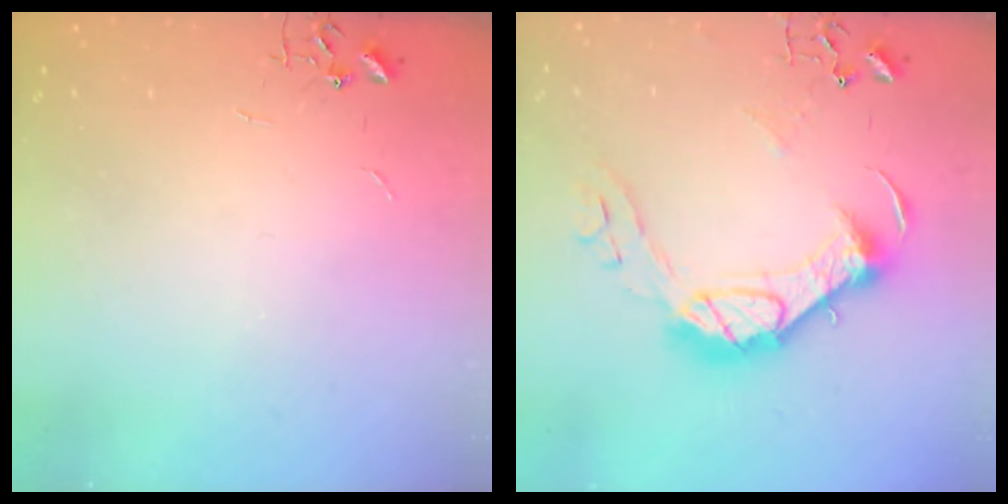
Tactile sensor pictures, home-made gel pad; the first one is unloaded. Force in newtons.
{"total": 15.5, "press": 15.4, "slide": 1.4}